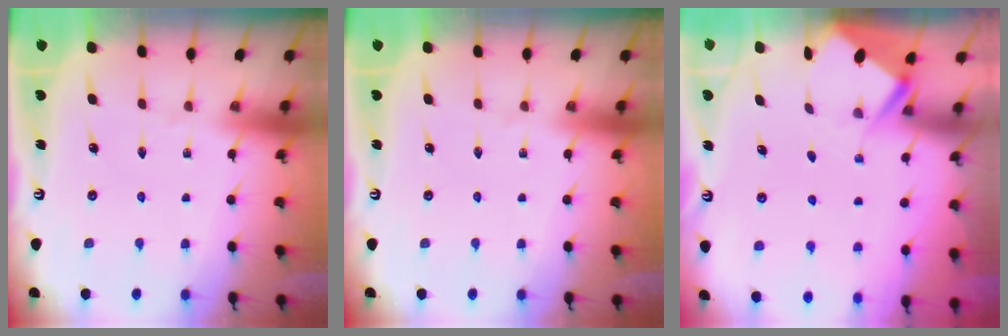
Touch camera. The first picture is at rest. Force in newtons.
{"total": 0.0}
{"total": 2.9, "press": 2.8, "slide": 0.4}